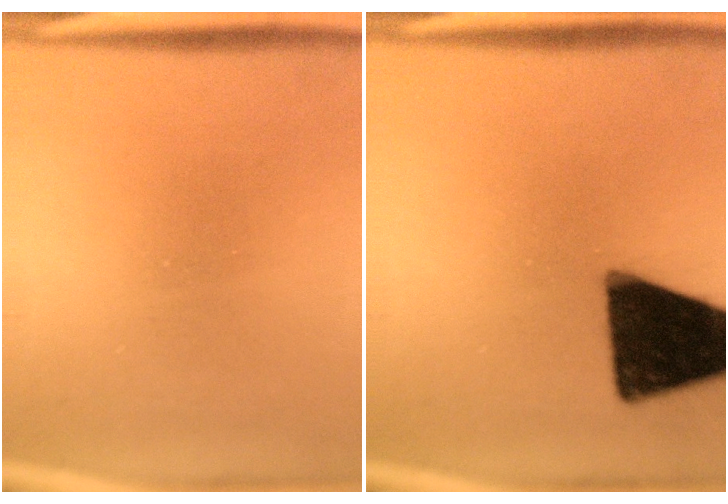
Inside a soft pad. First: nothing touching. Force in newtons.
{"total": 18.3}